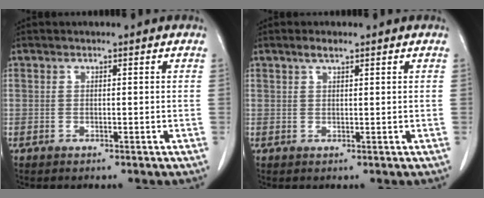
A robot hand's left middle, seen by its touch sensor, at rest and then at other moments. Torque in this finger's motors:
{"motor_torque": [0.10, -0.07, -0.05, 0.00]}